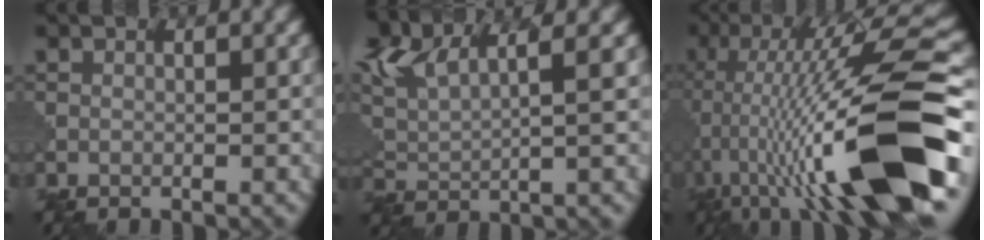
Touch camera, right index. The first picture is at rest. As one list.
[{"total": 6.8, "force": [4.7, 1.9, 4.5], "torque": [-0.094, 0.023, 0.090]}, {"total": 15.8, "force": [-3.6, 3.8, 14.9], "torque": [-0.251, 0.029, -0.050]}]